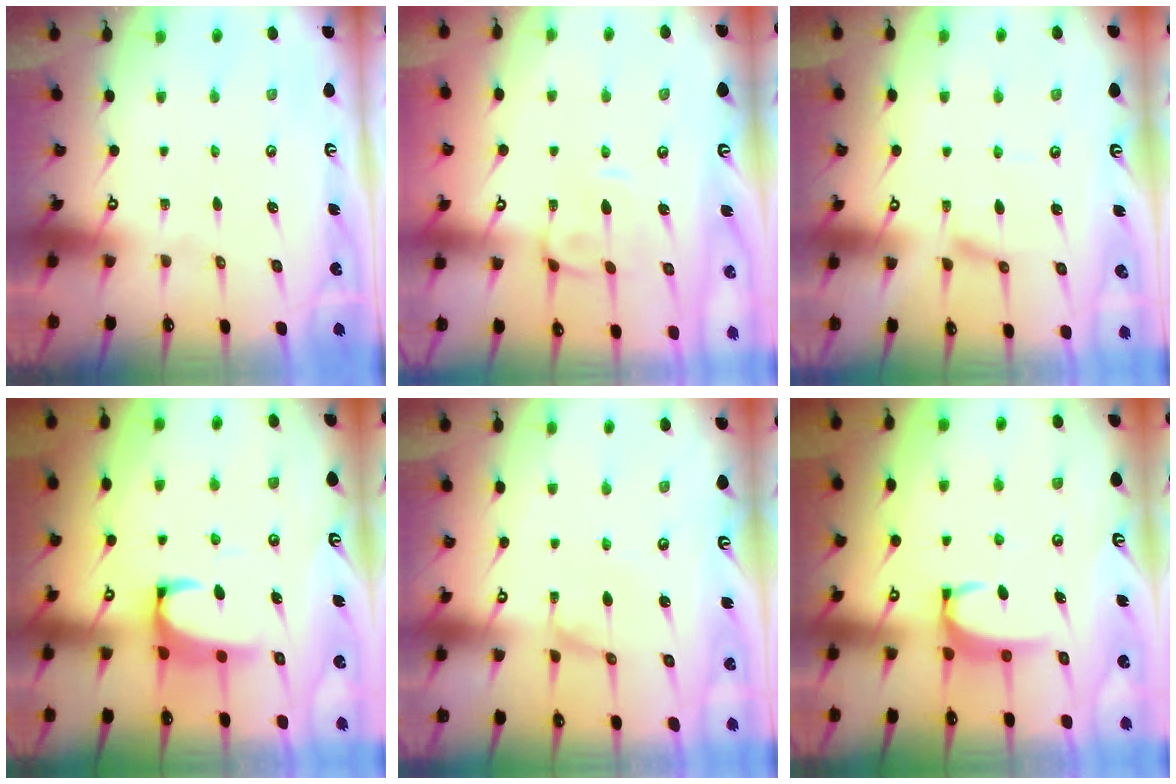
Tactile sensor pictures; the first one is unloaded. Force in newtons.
{"total": 0.9, "press": 0.5, "slide": 0.7}
{"total": 2.0, "press": 2.0, "slide": 0.5}
{"total": 2.3, "press": 2.1, "slide": 0.9}
{"total": 0.6, "press": 0.4, "slide": 0.5}
{"total": 3.4, "press": 3.3, "slide": 0.4}